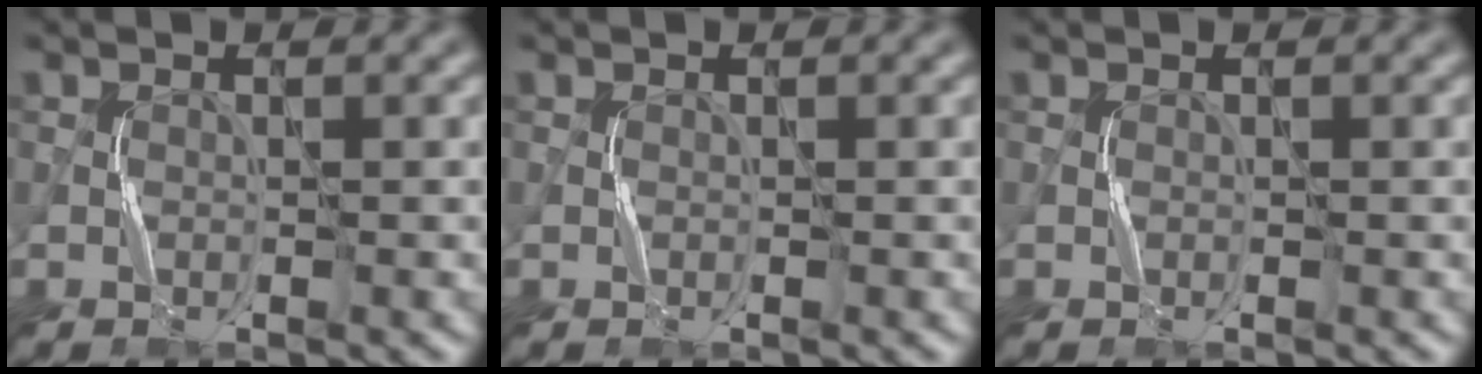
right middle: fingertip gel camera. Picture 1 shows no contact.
{"total": 0.0}
{"total": 0.0}